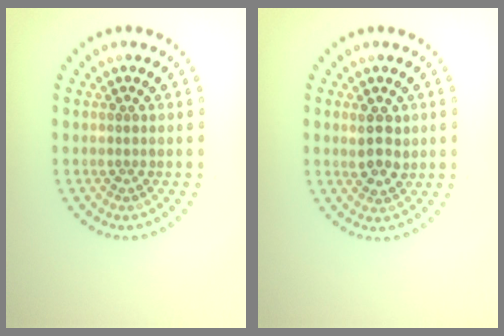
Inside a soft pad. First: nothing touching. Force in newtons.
{"total": 2.5, "press": 2.4, "slide": 0.7}